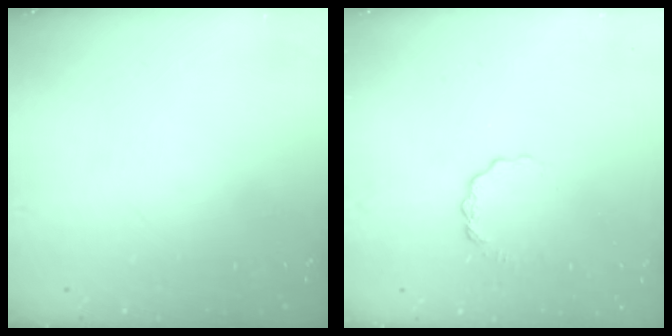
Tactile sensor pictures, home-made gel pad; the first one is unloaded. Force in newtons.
{"total": 3.9, "press": 3.9, "slide": 0.5}